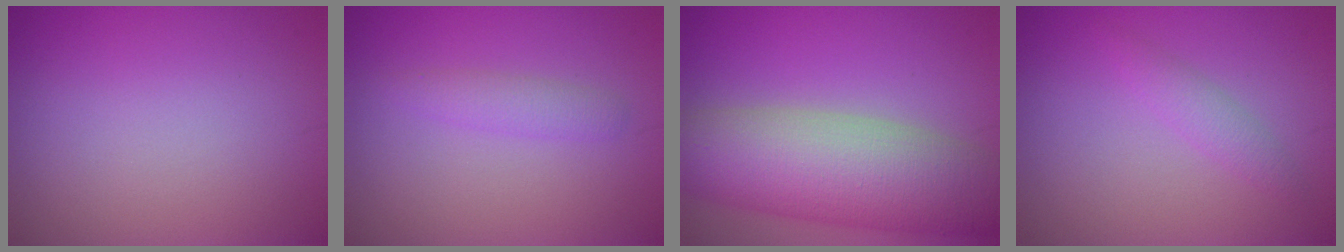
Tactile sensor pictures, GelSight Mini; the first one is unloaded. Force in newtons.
{"total": 1.6, "press": 1.6, "slide": 0.2}
{"total": 10.7, "press": 10.7, "slide": 0.7}
{"total": 1.5, "press": 1.5, "slide": 0.1}